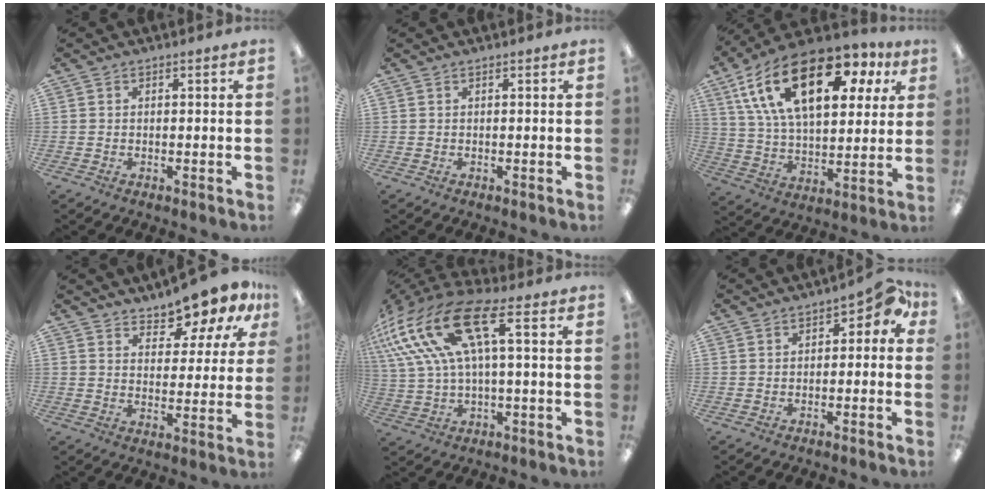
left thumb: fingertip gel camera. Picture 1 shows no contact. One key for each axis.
{"total": 0.0}
{"total": 24.4, "fx": 11.7, "fy": 12.1, "fz": 17.6, "tx": -0.319, "ty": -0.035, "tz": 0.199}
{"total": 9.8, "fx": 8.8, "fy": 3.0, "fz": 3.0, "tx": -0.046, "ty": -0.070, "tz": 0.160}
{"total": 19.8, "fx": 7.3, "fy": 8.4, "fz": 16.4, "tx": -0.346, "ty": -0.027, "tz": 0.128}
{"total": 4.9, "fx": 0.5, "fy": 3.1, "fz": 3.8, "tx": -0.047, "ty": 0.003, "tz": 0.005}